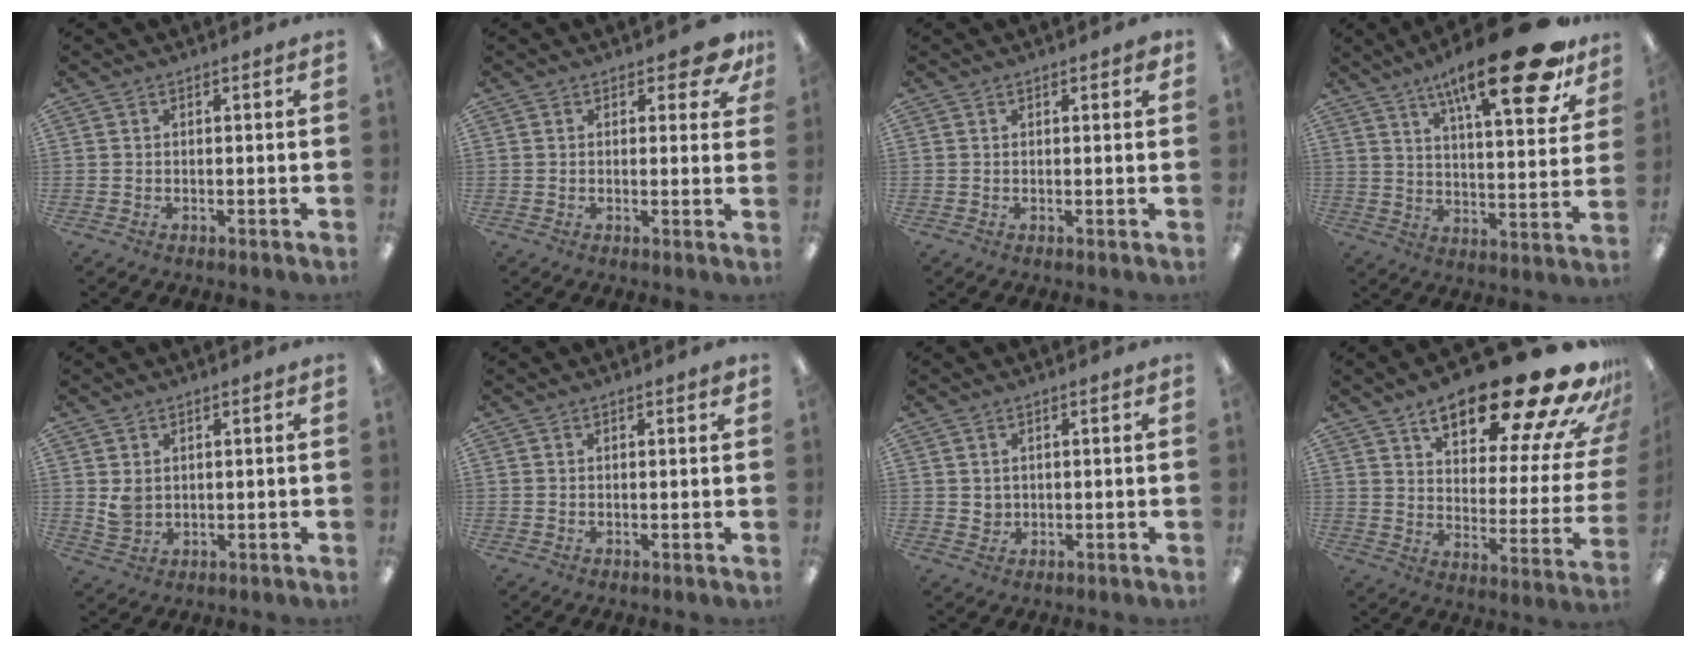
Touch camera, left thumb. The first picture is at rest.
{"total": 6.0, "force": [3.6, 2.7, 4.0], "torque": [-0.046, -0.014, 0.058]}
{"total": 1.7, "force": [0.9, 0.5, 1.3], "torque": [-0.012, -0.004, 0.011]}
{"total": 23.5, "force": [15.1, 6.7, 16.8], "torque": [-0.251, -0.082, 0.237]}
{"total": 3.4, "force": [1.4, 2.5, 1.8], "torque": [-0.031, 0.000, 0.025]}
{"total": 1.3, "force": [0.7, 0.3, 1.1], "torque": [-0.013, -0.002, 0.010]}
{"total": 2.0, "force": [0.8, 1.7, 0.6], "torque": [-0.006, 0.000, 0.012]}
{"total": 26.4, "force": [17.9, 7.8, 17.8], "torque": [-0.238, -0.126, 0.279]}